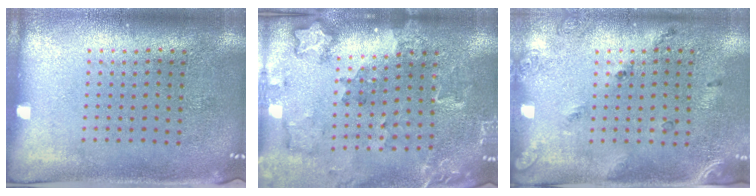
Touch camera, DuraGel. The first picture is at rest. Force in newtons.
{"total": 1.8, "press": 1.8, "slide": 0.2}
{"total": 1.7, "press": 1.1, "slide": 1.3}